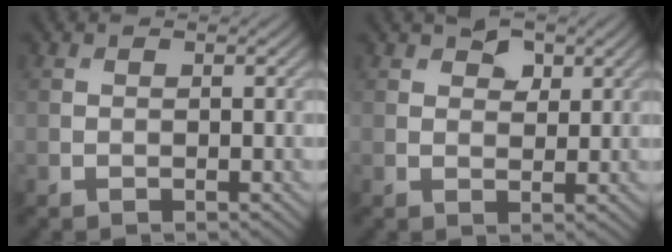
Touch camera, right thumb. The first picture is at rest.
{"total": 2.9, "force": [1.7, 1.7, 1.5], "torque": [-0.023, -0.004, 0.030]}